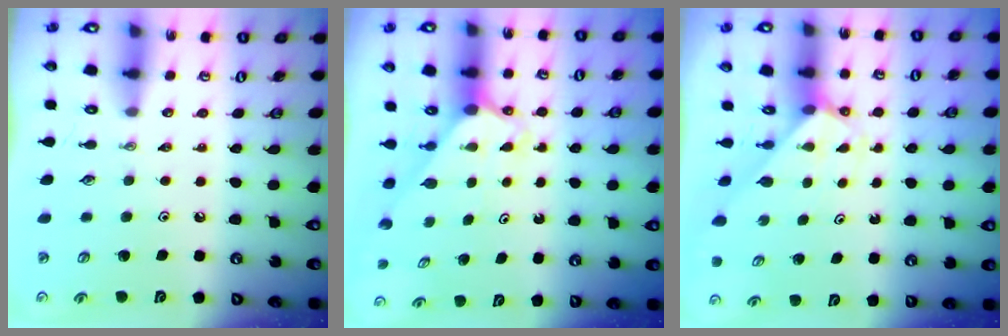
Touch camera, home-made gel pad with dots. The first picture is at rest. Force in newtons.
{"total": 2.4, "press": 2.4, "slide": 0.2}
{"total": 2.0, "press": 2.0, "slide": 0.1}